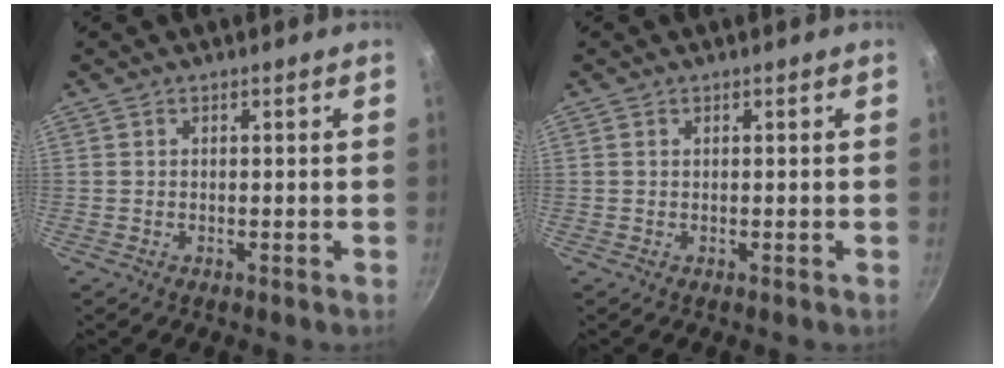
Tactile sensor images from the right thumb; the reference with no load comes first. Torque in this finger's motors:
{"motor_torque": [0.18, -0.03, 0.27, 0.04, 0.00]}